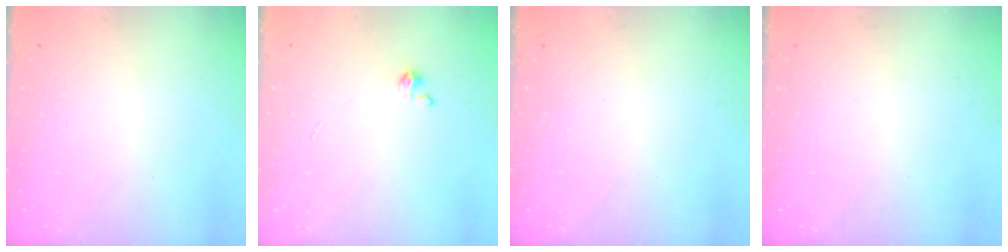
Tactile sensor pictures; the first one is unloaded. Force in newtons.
{"total": 2.3, "press": 2.3, "slide": 0.2}
{"total": 0.0}
{"total": 0.0}